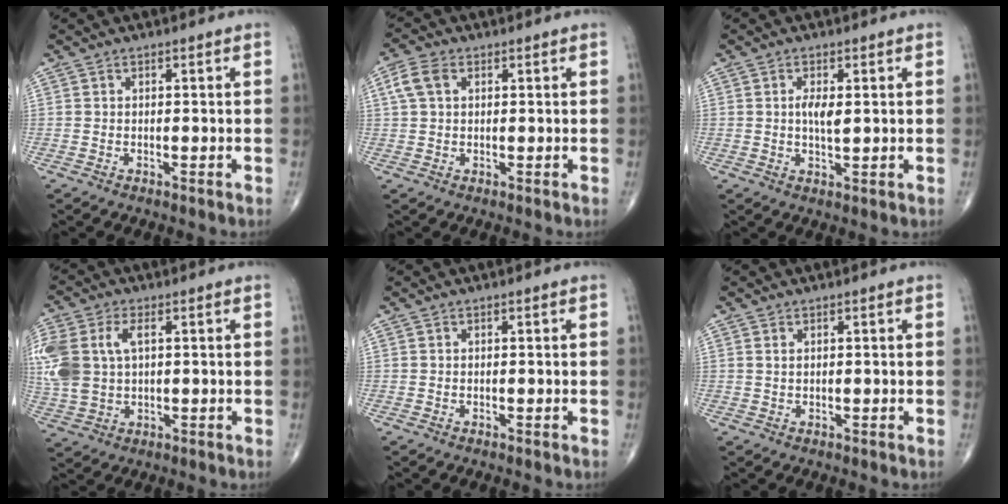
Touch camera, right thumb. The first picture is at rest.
{"total": 4.4, "force": [1.4, 2.9, 3.1], "torque": [-0.073, 0.013, 0.027]}
{"total": 3.5, "force": [0.6, 1.2, 3.3], "torque": [-0.060, -0.006, 0.011]}
{"total": 14.4, "force": [2.7, 9.1, 10.8], "torque": [-0.279, 0.009, 0.056]}
{"total": 0.0}
{"total": 0.7, "force": [0.4, 0.3, 0.5], "torque": [-0.010, 0.002, 0.008]}